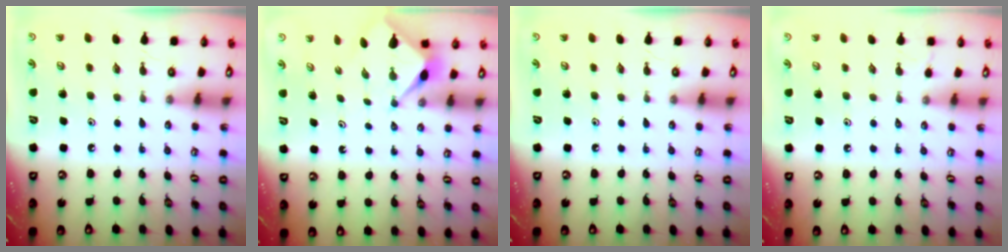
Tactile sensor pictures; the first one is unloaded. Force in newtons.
{"total": 3.0, "press": 3.0, "slide": 0.2}
{"total": 0.0}
{"total": 1.1, "press": 1.1, "slide": 0.3}